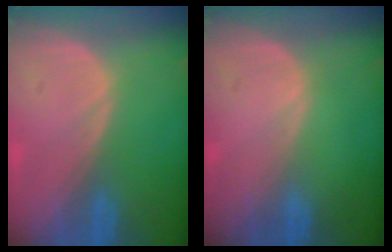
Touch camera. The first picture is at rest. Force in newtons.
{"total": 0.0}